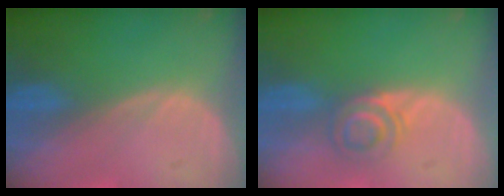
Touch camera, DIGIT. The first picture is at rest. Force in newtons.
{"total": 4.0, "press": 3.9, "slide": 0.8}